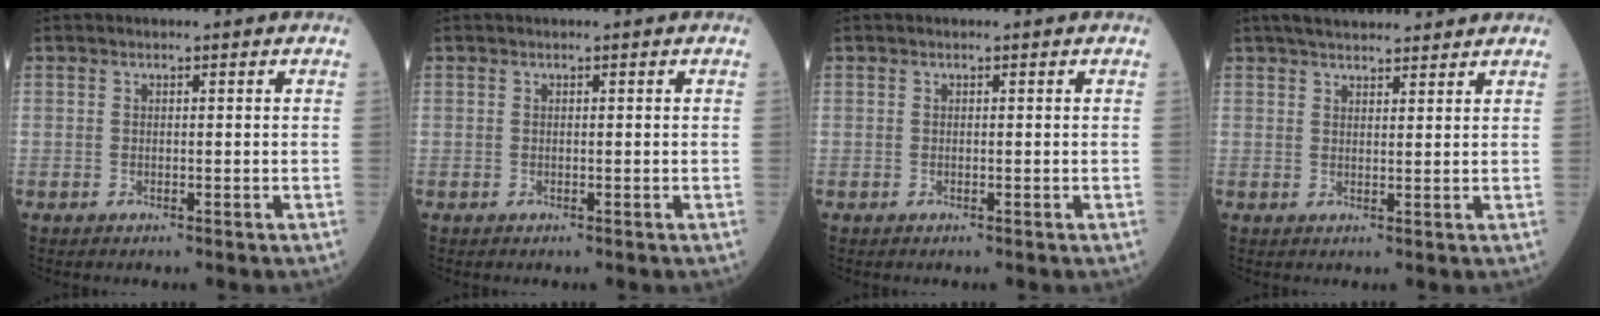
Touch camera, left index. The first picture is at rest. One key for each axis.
{"total": 0.0}
{"total": 0.0}
{"total": 8.8, "fx": 7.7, "fy": 2.0, "fz": 3.7, "tx": -0.051, "ty": 0.029, "tz": 0.111}